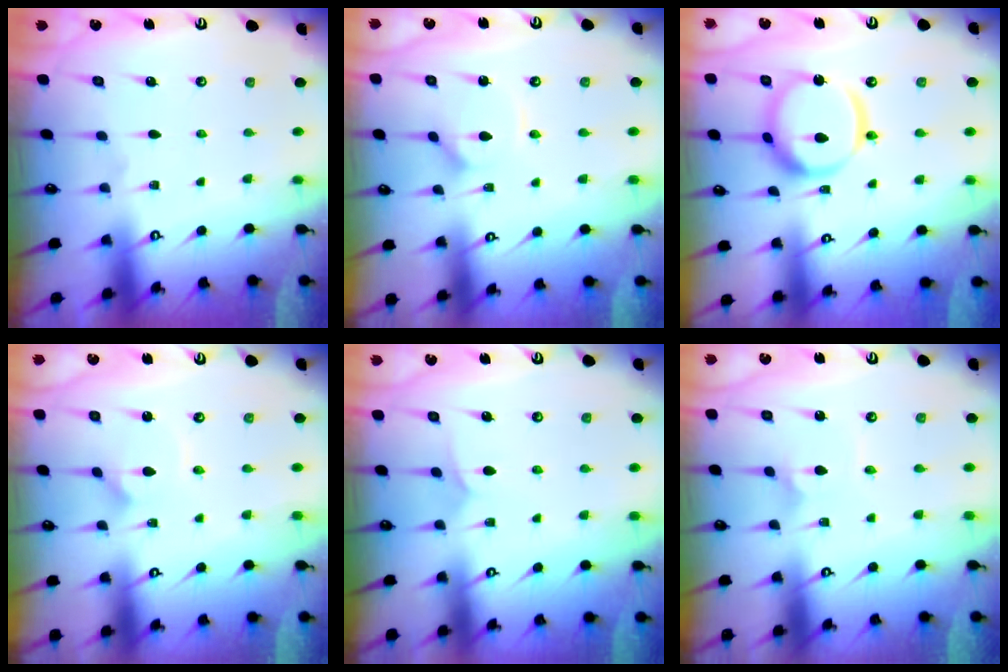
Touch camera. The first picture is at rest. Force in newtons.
{"total": 2.7, "press": 2.6, "slide": 0.4}
{"total": 13.6, "press": 13.6, "slide": 1.4}
{"total": 2.9, "press": 2.9, "slide": 0.2}
{"total": 4.0, "press": 4.0, "slide": 0.4}
{"total": 2.7, "press": 2.7, "slide": 0.2}